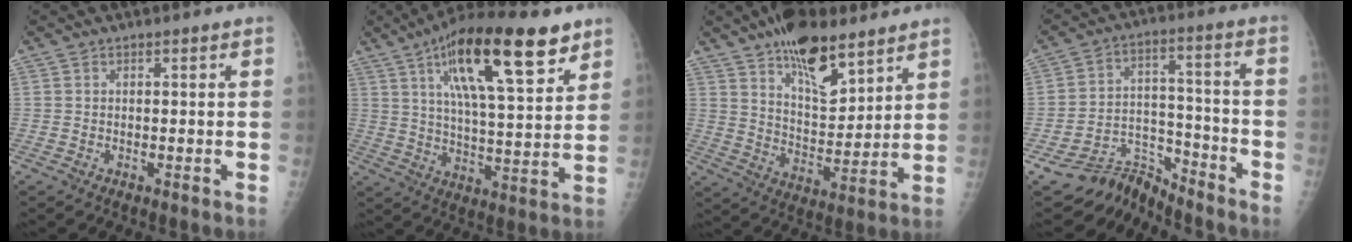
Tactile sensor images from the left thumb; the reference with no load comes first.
{"total": 20.9, "force": [11.4, 6.3, 16.4], "torque": [-0.243, -0.030, 0.184]}
{"total": 15.4, "force": [10.4, 6.6, 9.3], "torque": [-0.112, -0.062, 0.179]}
{"total": 8.4, "force": [-8.1, 1.9, -1.5], "torque": [0.042, 0.097, -0.146]}